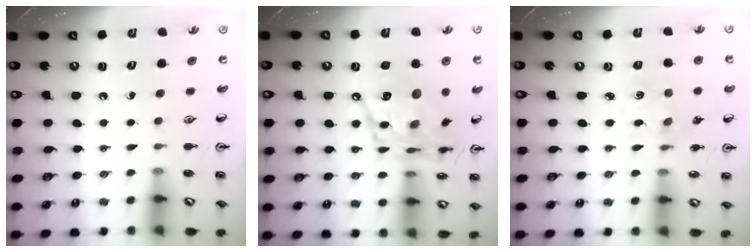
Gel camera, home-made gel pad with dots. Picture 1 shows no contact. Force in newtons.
{"total": 17.1, "press": 17.1, "slide": 1.4}
{"total": 1.0, "press": 1.0, "slide": 0.2}